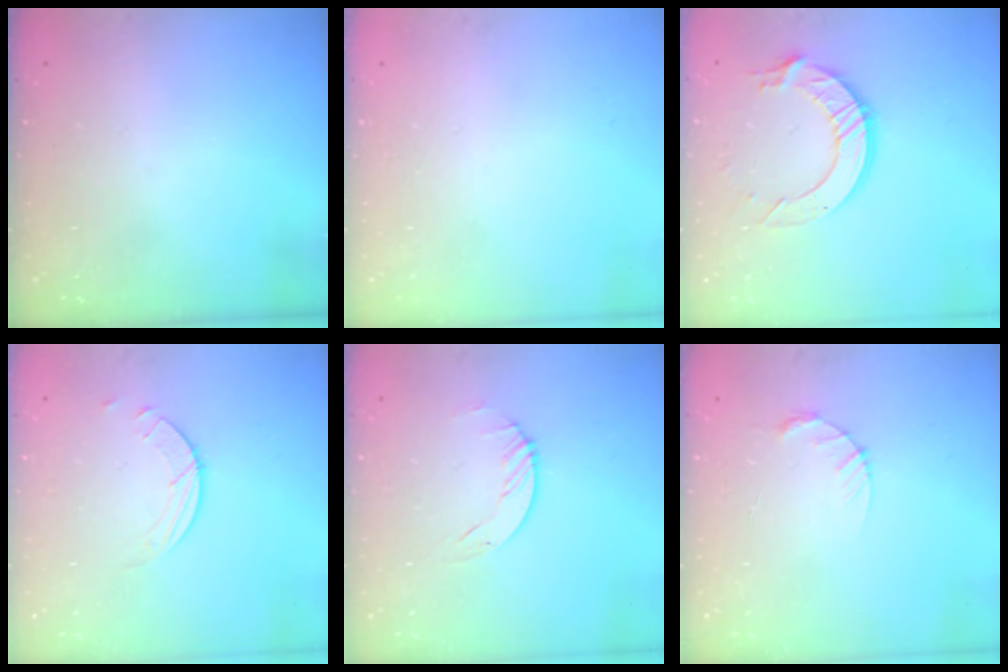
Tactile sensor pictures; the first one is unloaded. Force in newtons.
{"total": 0.0}
{"total": 11.8, "press": 11.8, "slide": 1.1}
{"total": 2.6, "press": 2.6, "slide": 0.3}
{"total": 1.9, "press": 1.9, "slide": 0.2}
{"total": 3.7, "press": 3.6, "slide": 0.4}